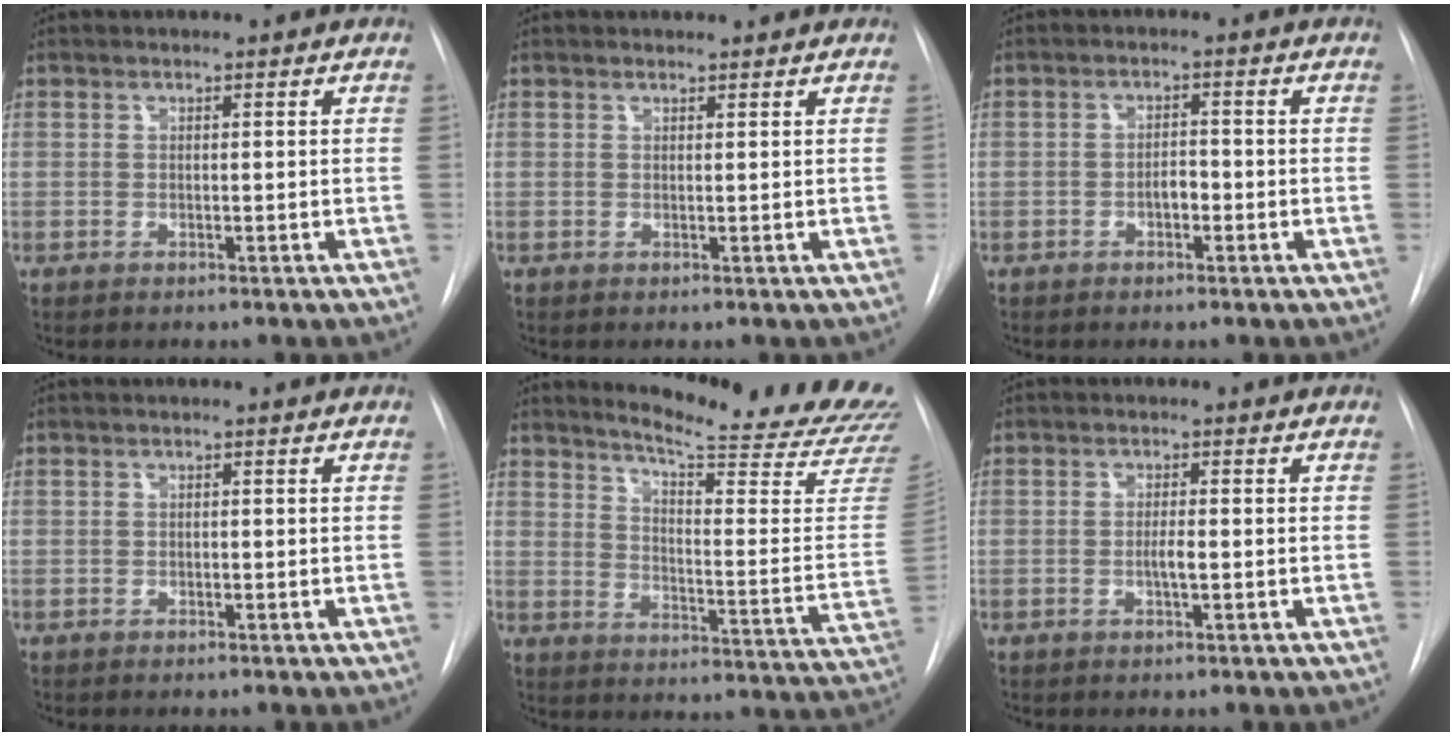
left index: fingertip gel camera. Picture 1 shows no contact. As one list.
[{"total": 0.8, "force": [0.8, 0.2, 0.1], "torque": [-0.008, 0.003, 0.011]}, {"total": 2.3, "force": [-1.5, 0.9, 1.5], "torque": [-0.018, 0.000, -0.025]}, {"total": 0.7, "force": [-0.7, 0.0, 0.0], "torque": [0.000, -0.006, -0.013]}, {"total": 23.1, "force": [21.6, 0.2, 8.2], "torque": [-0.114, -0.142, 0.256]}, {"total": 2.1, "force": [-1.1, 0.1, 1.8], "torque": [-0.033, -0.005, -0.018]}]